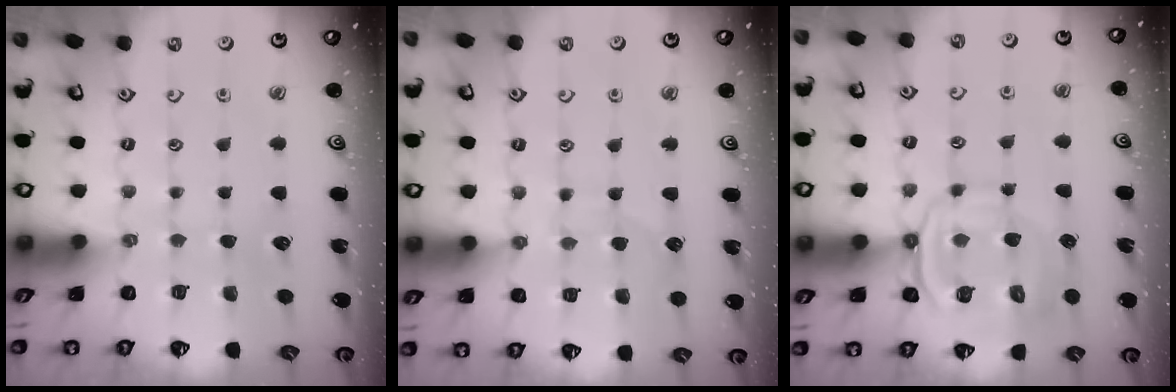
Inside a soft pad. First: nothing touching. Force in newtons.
{"total": 7.6, "press": 7.6, "slide": 0.6}
{"total": 11.5, "press": 11.4, "slide": 1.5}